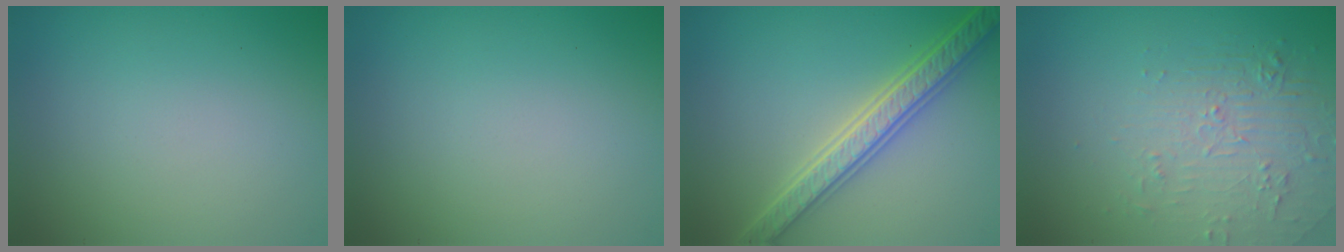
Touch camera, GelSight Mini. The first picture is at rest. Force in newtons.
{"total": 0.0}
{"total": 5.5, "press": 5.4, "slide": 1.1}
{"total": 2.2, "press": 1.3, "slide": 1.8}